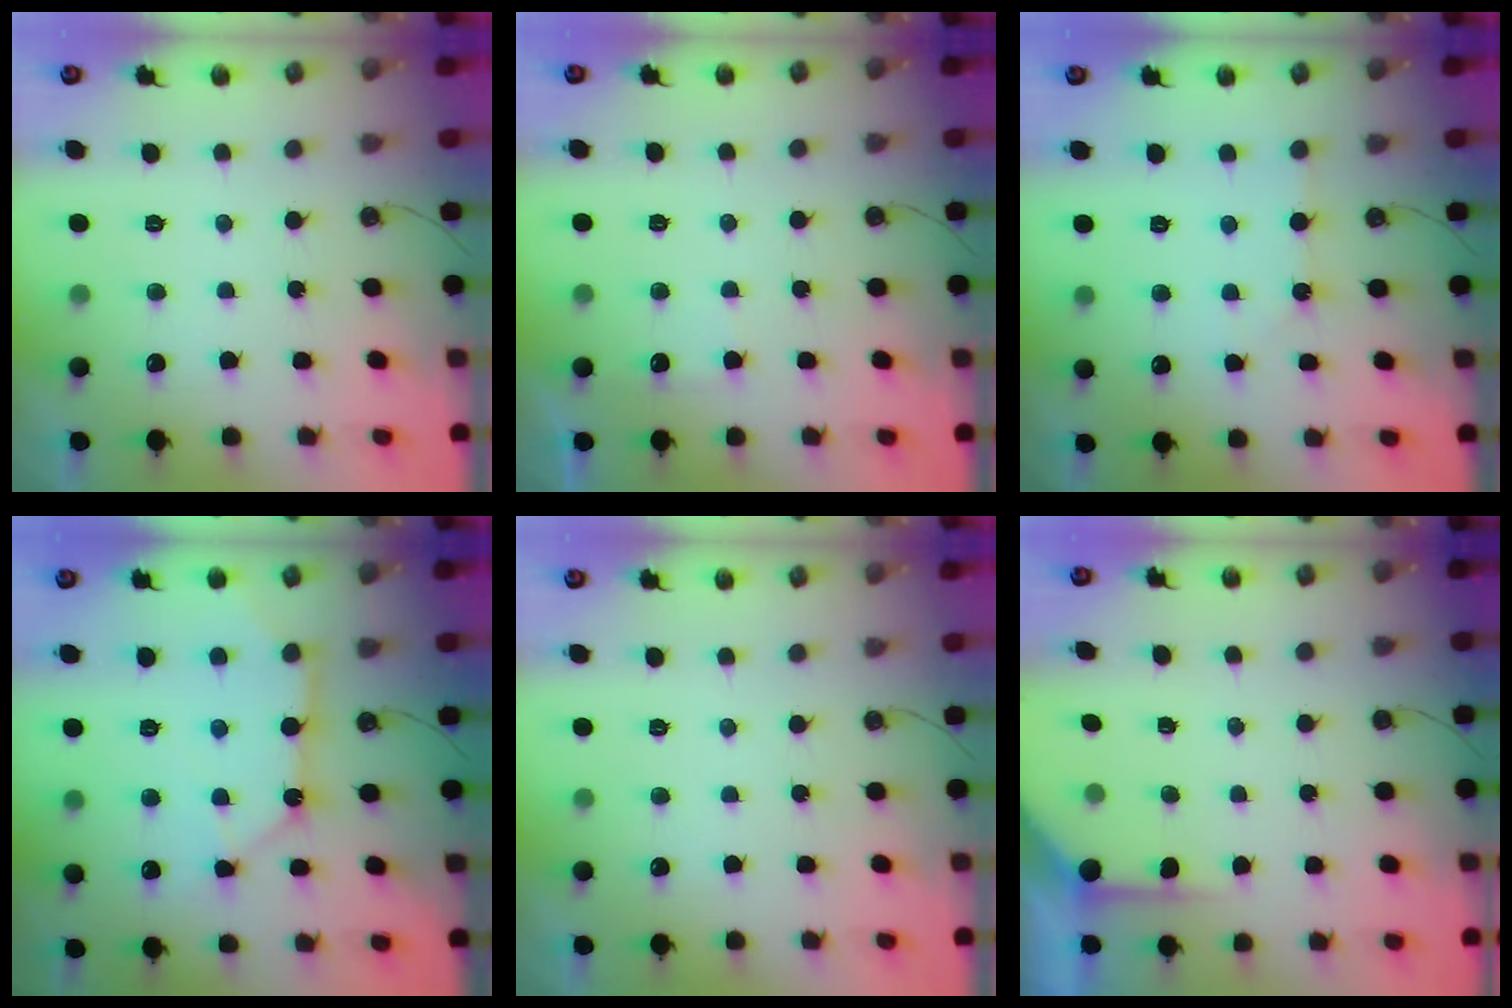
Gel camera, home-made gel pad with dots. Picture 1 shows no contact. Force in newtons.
{"total": 2.2, "press": 2.2, "slide": 0.3}
{"total": 2.6, "press": 2.5, "slide": 0.5}
{"total": 12.3, "press": 12.2, "slide": 1.6}
{"total": 0.0}
{"total": 3.9, "press": 3.9, "slide": 0.3}